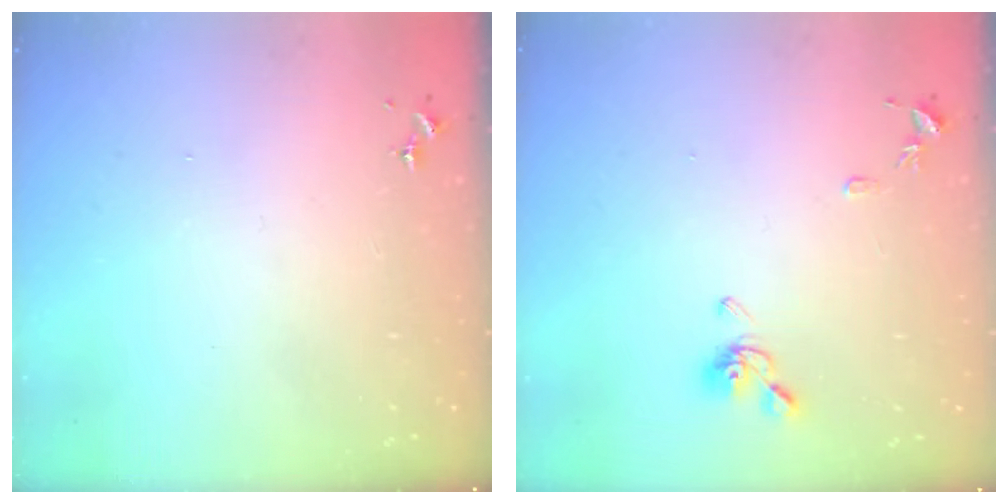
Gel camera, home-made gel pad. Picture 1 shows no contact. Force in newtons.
{"total": 9.4, "press": 9.4, "slide": 1.0}